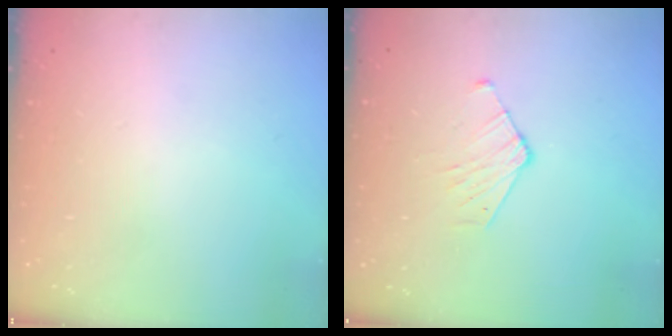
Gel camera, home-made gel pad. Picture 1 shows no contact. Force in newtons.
{"total": 4.1, "press": 4.1, "slide": 0.5}